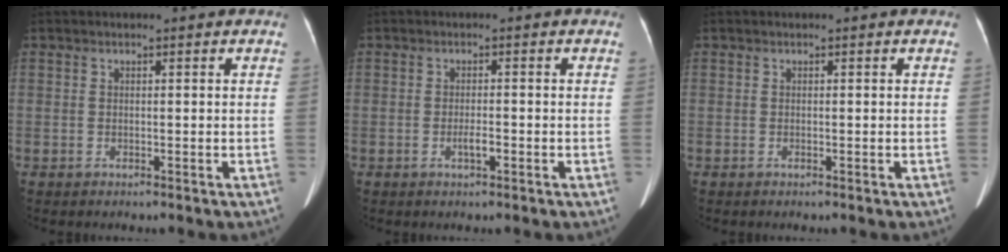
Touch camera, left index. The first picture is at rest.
{"total": 1.7, "force": [-0.8, 0.3, 1.5], "torque": [-0.030, -0.001, -0.014]}
{"total": 0.0}